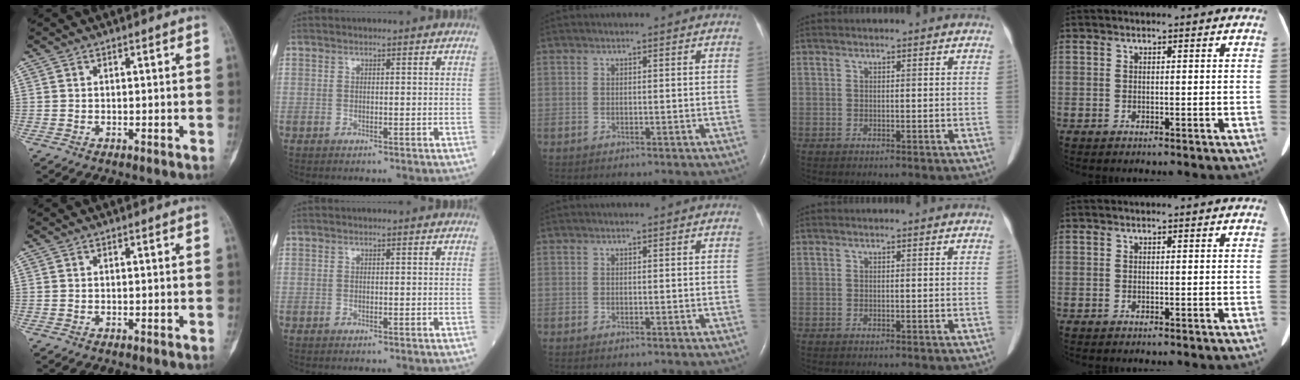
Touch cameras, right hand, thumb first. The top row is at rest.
{}